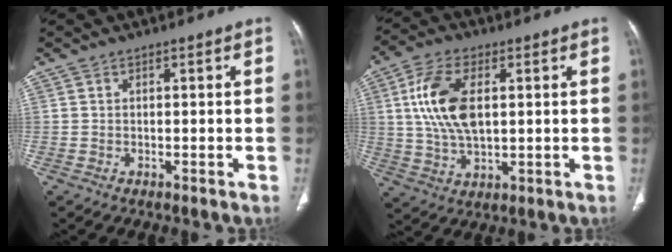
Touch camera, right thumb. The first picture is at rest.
{"total": 12.6, "force": [2.3, 6.8, 10.3], "torque": [-0.202, 0.000, 0.045]}